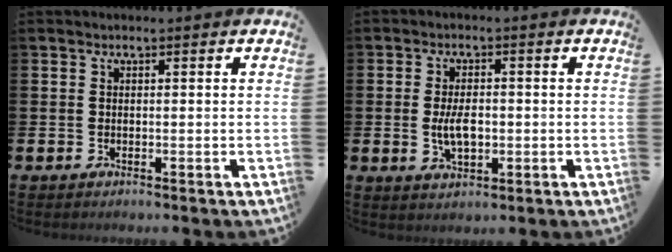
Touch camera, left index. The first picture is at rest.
{"total": 4.3, "force": [-0.3, 2.4, 3.6], "torque": [-0.045, -0.004, -0.010]}